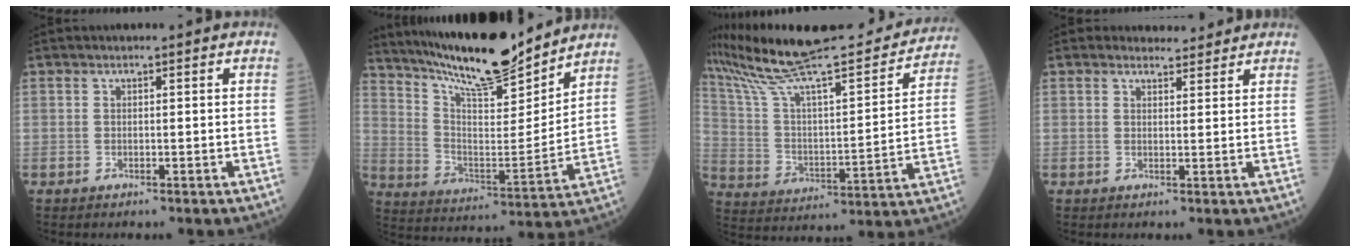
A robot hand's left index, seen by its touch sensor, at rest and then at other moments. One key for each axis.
{"total": 18.0, "fx": 15.8, "fy": 2.2, "fz": 8.4, "tx": -0.151, "ty": -0.012, "tz": 0.266}
{"total": 27.1, "fx": 24.2, "fy": 3.6, "fz": 11.8, "tx": -0.208, "ty": -0.016, "tz": 0.357}
{"total": 2.8, "fx": 2.7, "fy": 1.0, "fz": -0.1, "tx": -0.002, "ty": 0.002, "tz": 0.034}